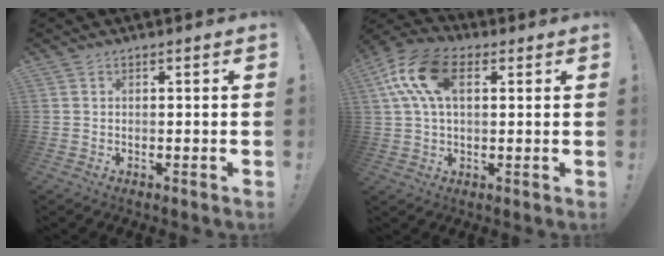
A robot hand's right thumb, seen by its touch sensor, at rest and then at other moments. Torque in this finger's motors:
{"motor_torque": [1.81, 1.81, 0.54, -0.33, 0.14]}